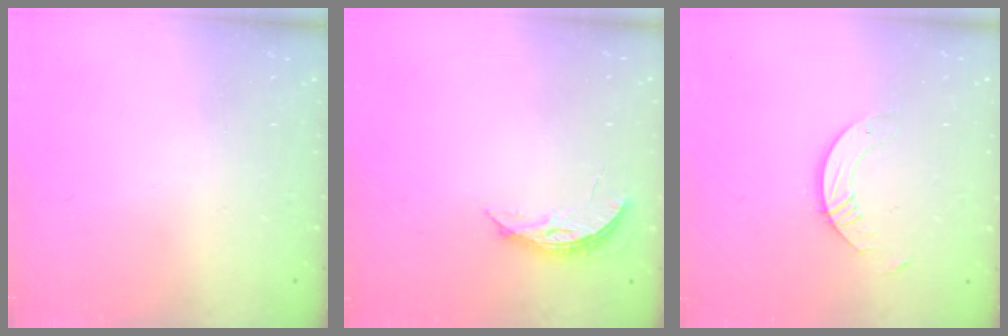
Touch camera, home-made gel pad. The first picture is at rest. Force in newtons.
{"total": 4.6, "press": 4.5, "slide": 0.4}
{"total": 3.4, "press": 3.4, "slide": 0.3}